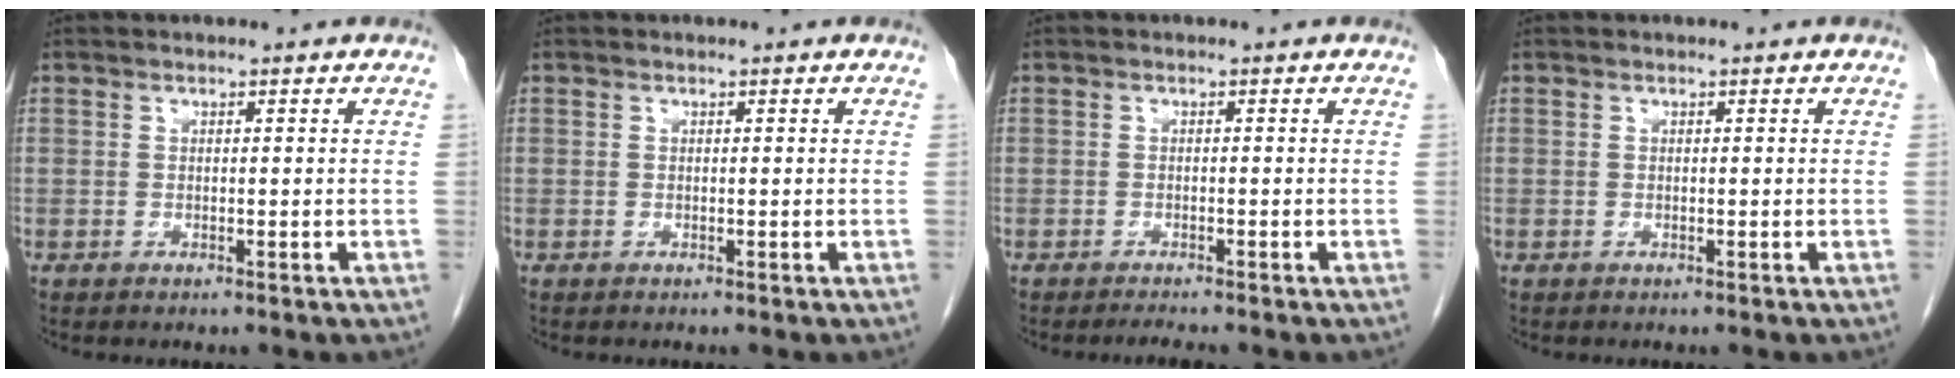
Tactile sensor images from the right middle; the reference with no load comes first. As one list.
[{"total": 0.0}, {"total": 1.5, "force": [-1.4, -0.3, 0.5], "torque": [-0.016, -0.007, -0.021]}, {"total": 0.0}]